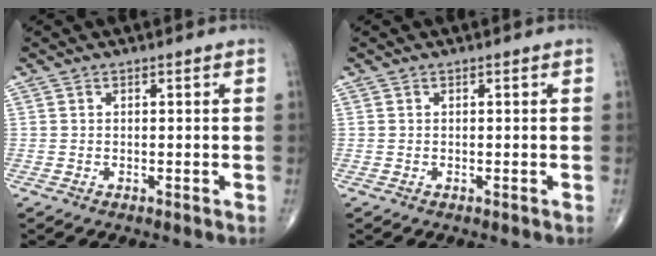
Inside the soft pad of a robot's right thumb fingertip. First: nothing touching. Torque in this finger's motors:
{"motor_torque": [-0.01, 0.00, -0.01, 0.00, 0.00]}